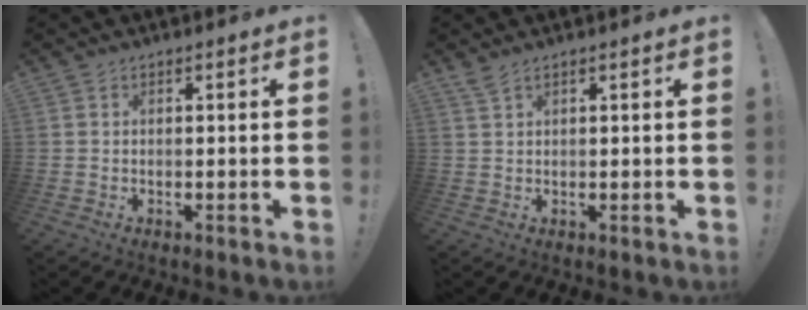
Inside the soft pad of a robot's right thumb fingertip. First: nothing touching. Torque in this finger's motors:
{"motor_torque": [0.05, 0.18, 0.14, 0.16, -0.02]}